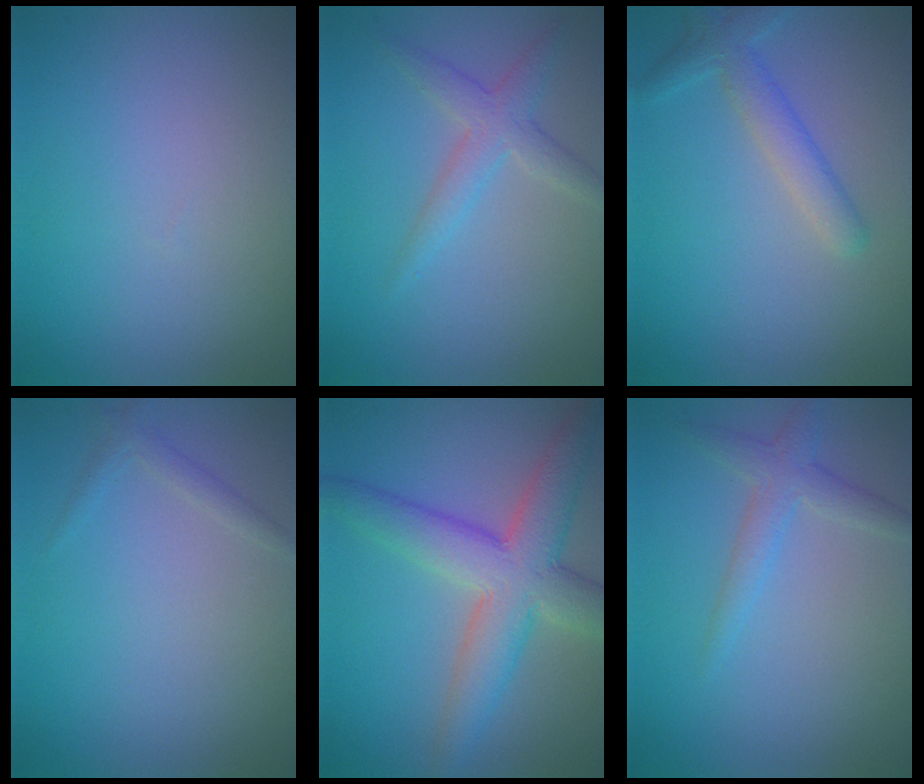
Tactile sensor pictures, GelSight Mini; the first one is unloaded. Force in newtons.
{"total": 2.7, "press": 2.7, "slide": 0.1}
{"total": 2.8, "press": 2.8, "slide": 0.1}
{"total": 1.1, "press": 1.1, "slide": 0.1}
{"total": 6.9, "press": 6.9, "slide": 0.4}
{"total": 2.2, "press": 2.2, "slide": 0.1}